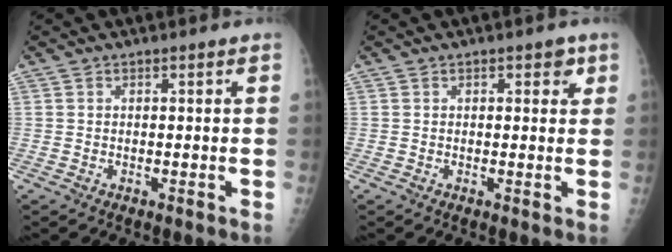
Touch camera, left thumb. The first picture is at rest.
{"total": 2.2, "force": [1.1, 1.3, 1.4], "torque": [0.000, -0.001, 0.009]}